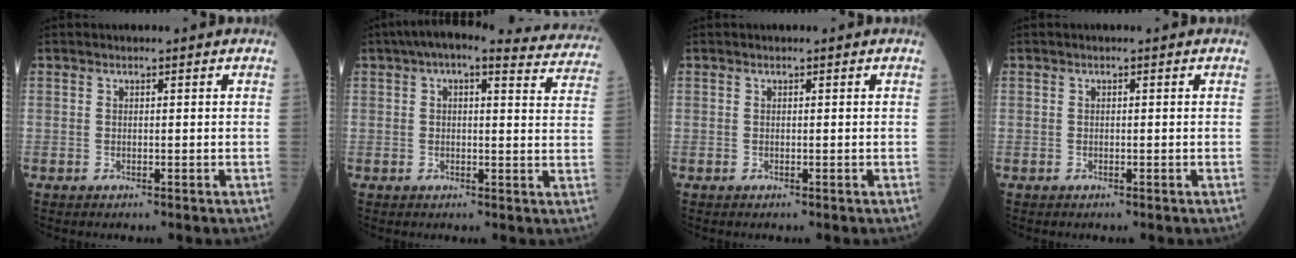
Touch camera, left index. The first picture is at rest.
{"total": 14.5, "force": [12.8, 3.5, 5.9], "torque": [-0.059, 0.022, 0.133]}
{"total": 0.0}
{"total": 0.0}